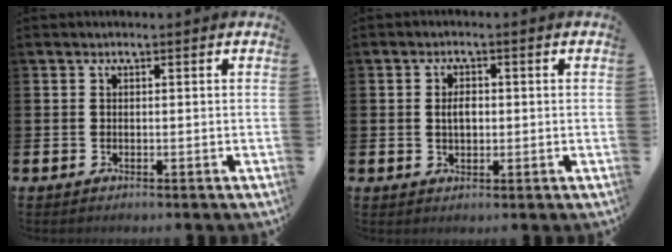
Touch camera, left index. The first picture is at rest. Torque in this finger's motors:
{"motor_torque": [0.31, 0.12, 0.07, 0.08]}